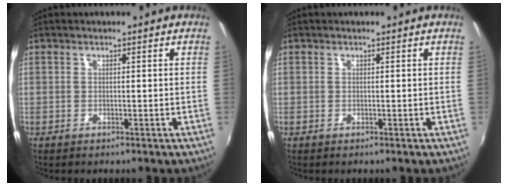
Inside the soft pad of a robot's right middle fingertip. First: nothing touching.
{"total": 0.0}